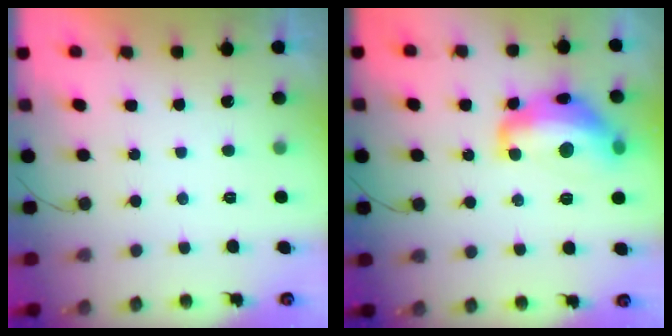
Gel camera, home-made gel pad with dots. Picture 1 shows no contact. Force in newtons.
{"total": 15.5, "press": 15.5, "slide": 0.8}